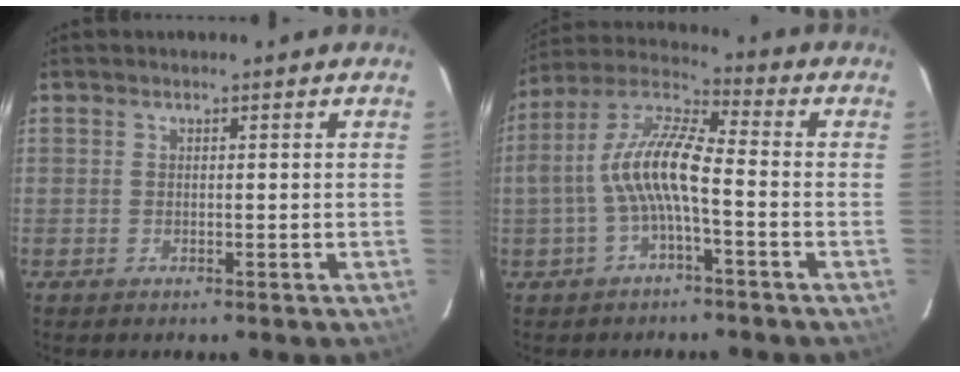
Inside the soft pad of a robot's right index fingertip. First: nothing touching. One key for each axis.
{"total": 10.8, "fx": -2.2, "fy": 2.7, "fz": 10.2, "tx": -0.214, "ty": 0.016, "tz": -0.043}